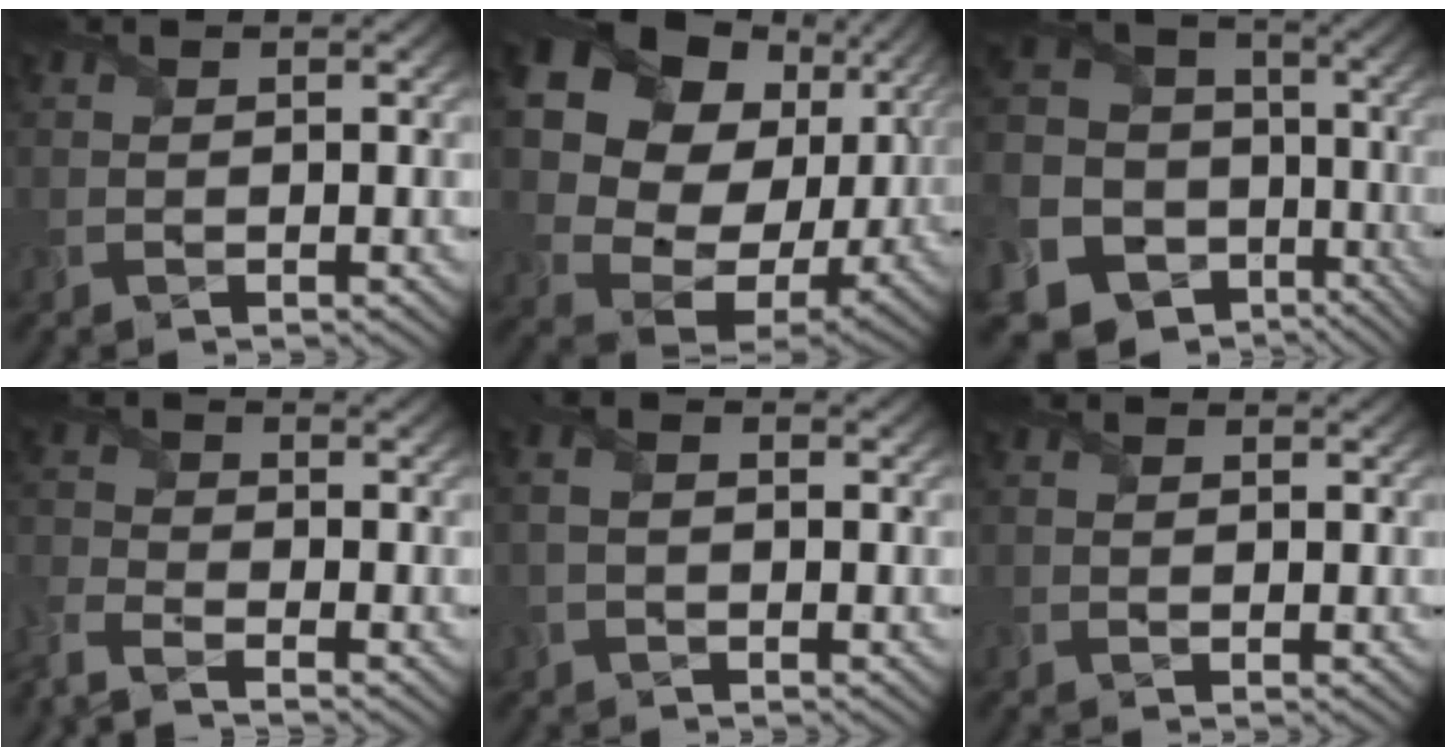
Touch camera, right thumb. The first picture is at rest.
{"total": 20.2, "force": [6.0, 15.1, 12.1], "torque": [-0.292, 0.010, 0.145]}
{"total": 19.6, "force": [-6.8, 16.7, 7.6], "torque": [-0.241, -0.037, -0.097]}
{"total": 5.1, "force": [-4.3, 1.7, 2.2], "torque": [-0.061, -0.015, -0.101]}
{"total": 2.9, "force": [0.0, 1.9, 2.2], "torque": [-0.042, 0.006, -0.005]}
{"total": 0.5, "force": [-0.2, 0.5, 0.2], "torque": [-0.005, -0.004, -0.003]}